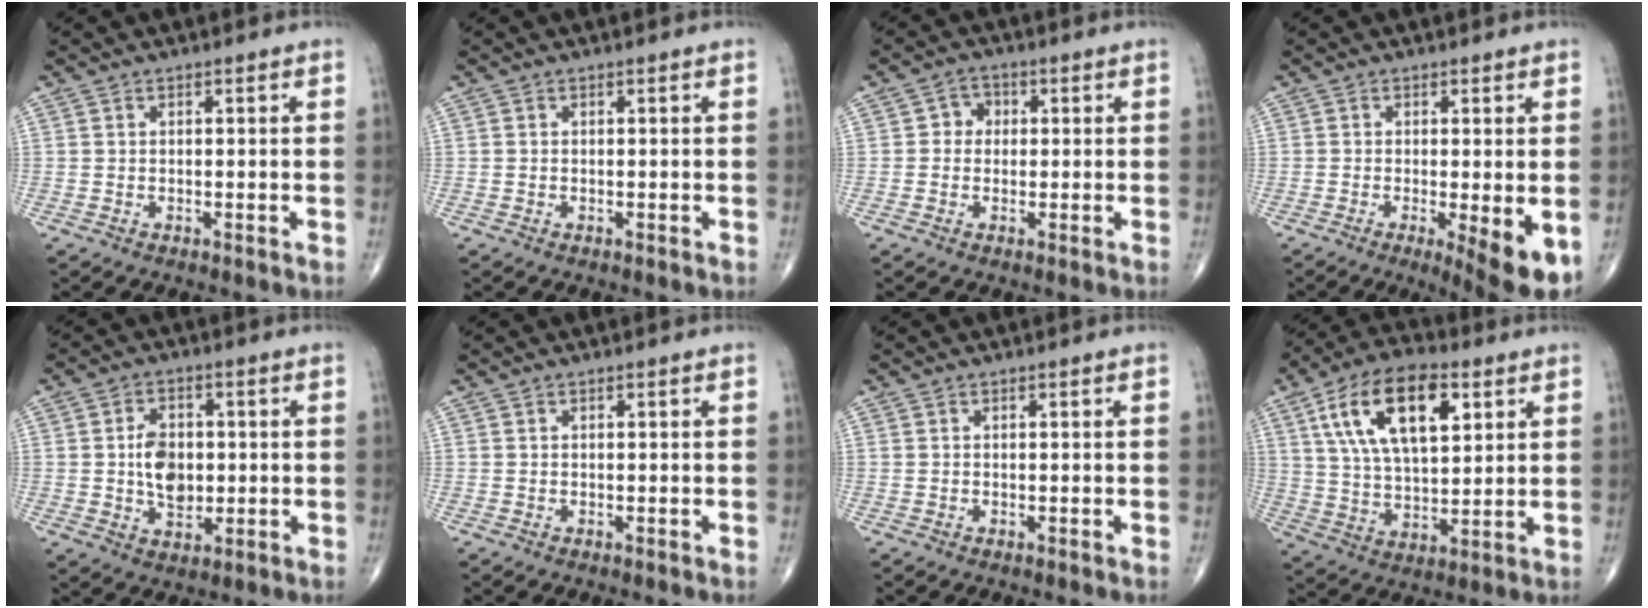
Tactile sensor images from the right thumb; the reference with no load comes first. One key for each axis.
{"total": 0.0}
{"total": 3.3, "fx": 0.3, "fy": 2.9, "fz": 1.4, "tx": 0.003, "ty": 0.008, "tz": -0.004}
{"total": 7.7, "fx": -2.2, "fy": 1.6, "fz": 7.2, "tx": -0.104, "ty": -0.021, "tz": -0.032}
{"total": 7.7, "fx": 0.1, "fy": 5.3, "fz": 5.6, "tx": -0.076, "ty": -0.002, "tz": 0.003}
{"total": 0.0}
{"total": 0.0}
{"total": 18.1, "fx": 7.0, "fy": 8.9, "fz": 14.1, "tx": -0.233, "ty": -0.010, "tz": 0.123}